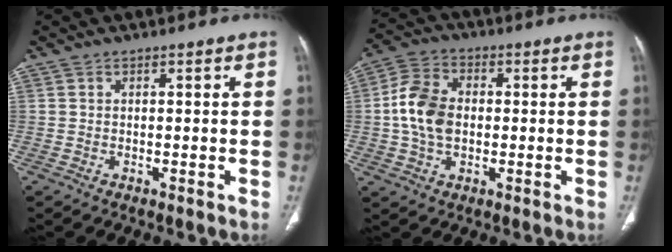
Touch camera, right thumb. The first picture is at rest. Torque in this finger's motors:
{"motor_torque": [0.28, 0.63, 0.91, -0.81, 0.41]}